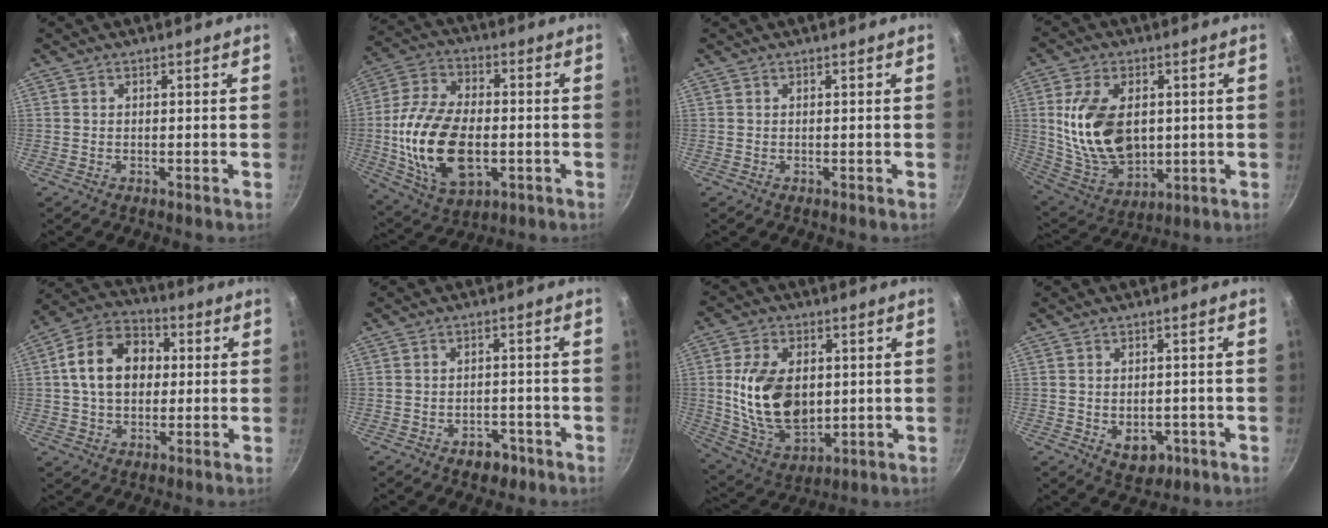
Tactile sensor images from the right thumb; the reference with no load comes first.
{"total": 19.6, "force": [-2.9, 11.4, 15.7], "torque": [-0.299, 0.014, -0.046]}
{"total": 0.0}
{"total": 17.5, "force": [1.6, 11.3, 13.2], "torque": [-0.228, -0.018, 0.045]}
{"total": 14.0, "force": [1.7, 10.2, 9.4], "torque": [-0.130, 0.024, 0.013]}
{"total": 3.9, "force": [-2.3, 2.6, 1.8], "torque": [-0.007, 0.021, -0.022]}
{"total": 16.6, "force": [1.1, 10.8, 12.6], "torque": [-0.208, -0.016, 0.031]}
{"total": 5.7, "force": [-1.8, 4.0, 3.6], "torque": [-0.035, 0.003, -0.013]}